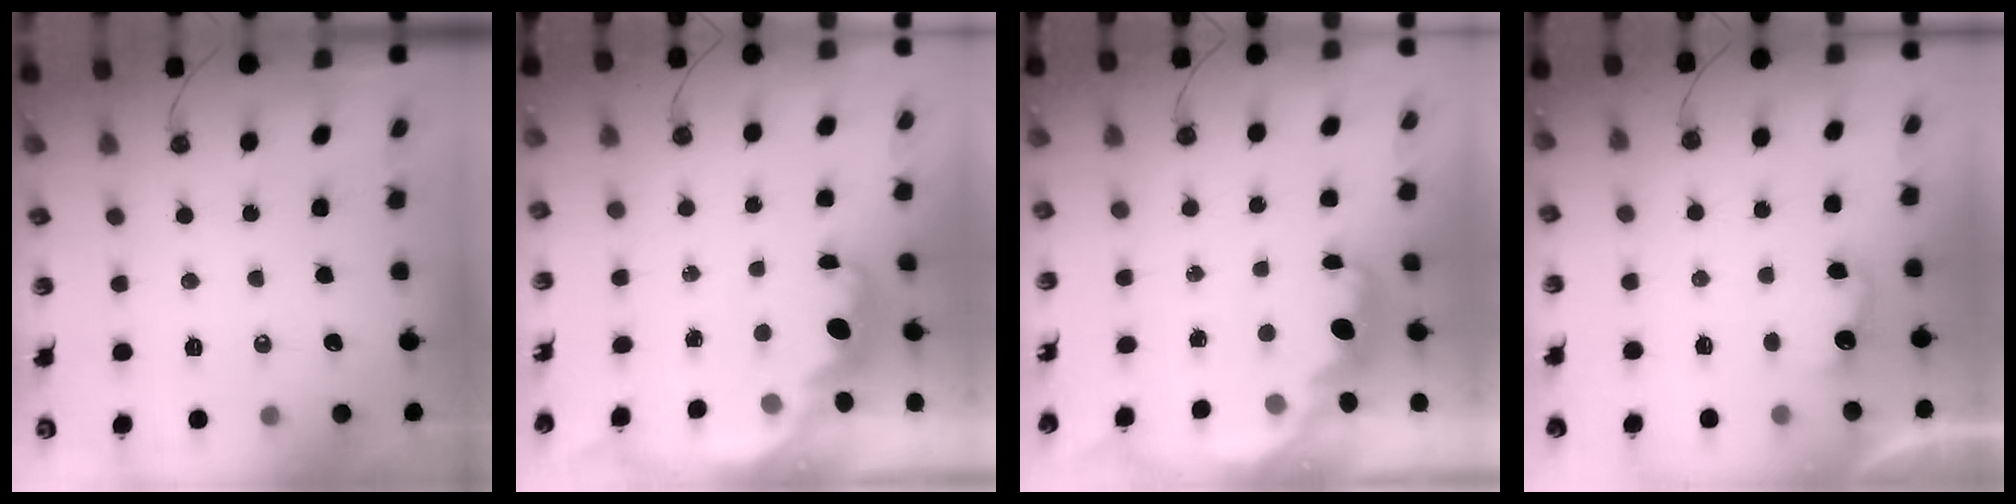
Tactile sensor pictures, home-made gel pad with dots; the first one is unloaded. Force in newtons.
{"total": 2.2, "press": 2.1, "slide": 0.6}
{"total": 2.3, "press": 2.2, "slide": 0.6}
{"total": 3.0, "press": 2.8, "slide": 1.0}